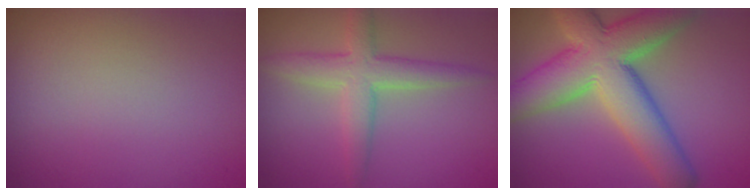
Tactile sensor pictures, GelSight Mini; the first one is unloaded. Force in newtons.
{"total": 3.9, "press": 3.9, "slide": 0.1}
{"total": 10.9, "press": 10.9, "slide": 0.6}